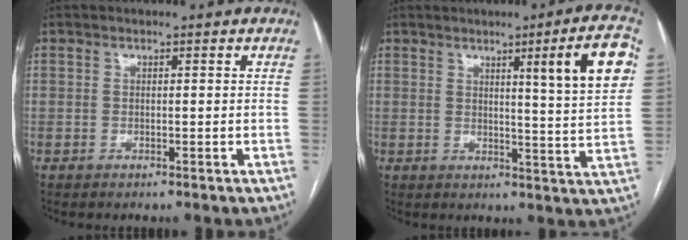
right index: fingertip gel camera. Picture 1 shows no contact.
{"total": 10.2, "force": [3.8, -0.9, 9.4], "torque": [-0.123, -0.011, 0.048]}